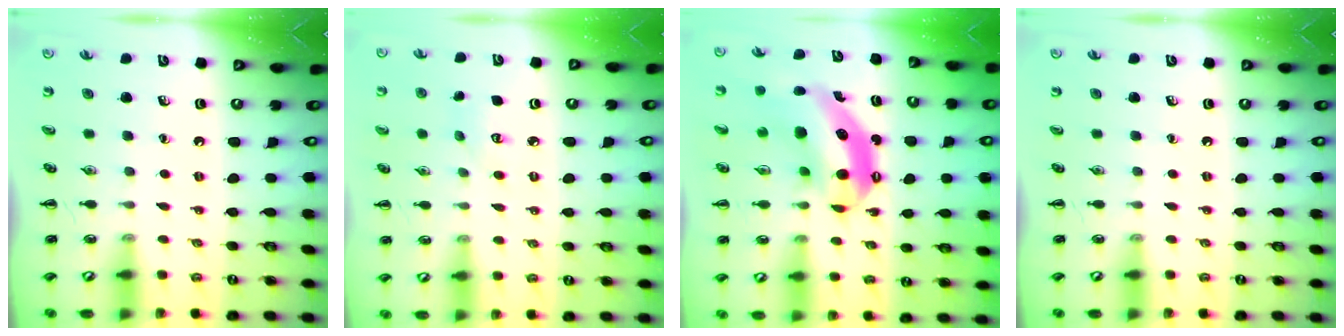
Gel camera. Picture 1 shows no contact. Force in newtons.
{"total": 3.2, "press": 3.1, "slide": 0.8}
{"total": 11.1, "press": 10.7, "slide": 2.9}
{"total": 0.0}